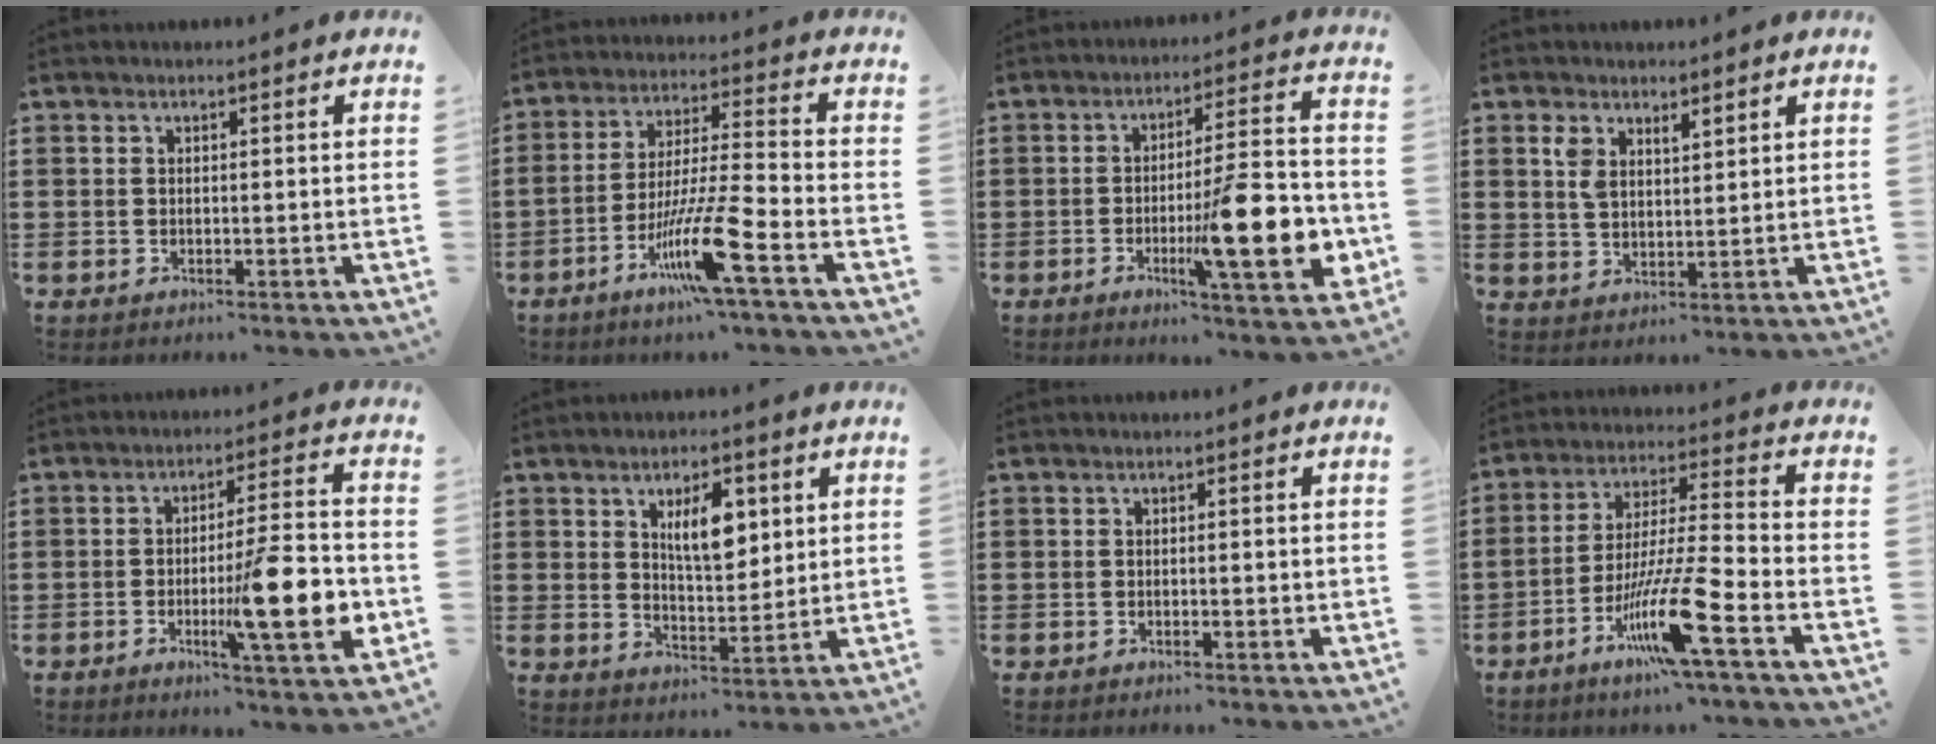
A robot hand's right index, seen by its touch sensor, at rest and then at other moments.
{"total": 11.7, "force": [-6.0, 0.8, 10.1], "torque": [-0.203, -0.007, -0.115]}
{"total": 14.8, "force": [-4.0, 3.0, 14.0], "torque": [-0.210, -0.007, -0.065]}
{"total": 3.3, "force": [2.2, 1.6, 1.8], "torque": [-0.042, 0.006, 0.041]}
{"total": 14.0, "force": [-3.4, 2.3, 13.4], "torque": [-0.205, -0.012, -0.060]}
{"total": 6.8, "force": [2.6, 3.1, 5.4], "torque": [-0.092, 0.001, 0.039]}
{"total": 0.7, "force": [-0.2, 0.2, 0.6], "torque": [-0.012, -0.004, -0.003]}
{"total": 12.7, "force": [-6.6, 0.7, 10.9], "torque": [-0.223, -0.007, -0.125]}